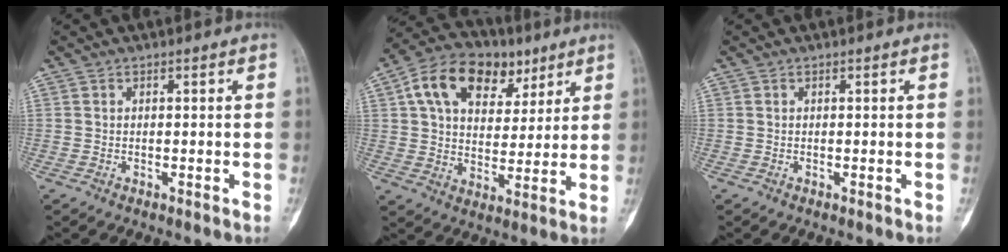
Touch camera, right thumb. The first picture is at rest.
{"total": 17.6, "force": [8.1, 11.5, 10.5], "torque": [-0.141, -0.003, 0.134]}
{"total": 0.0}